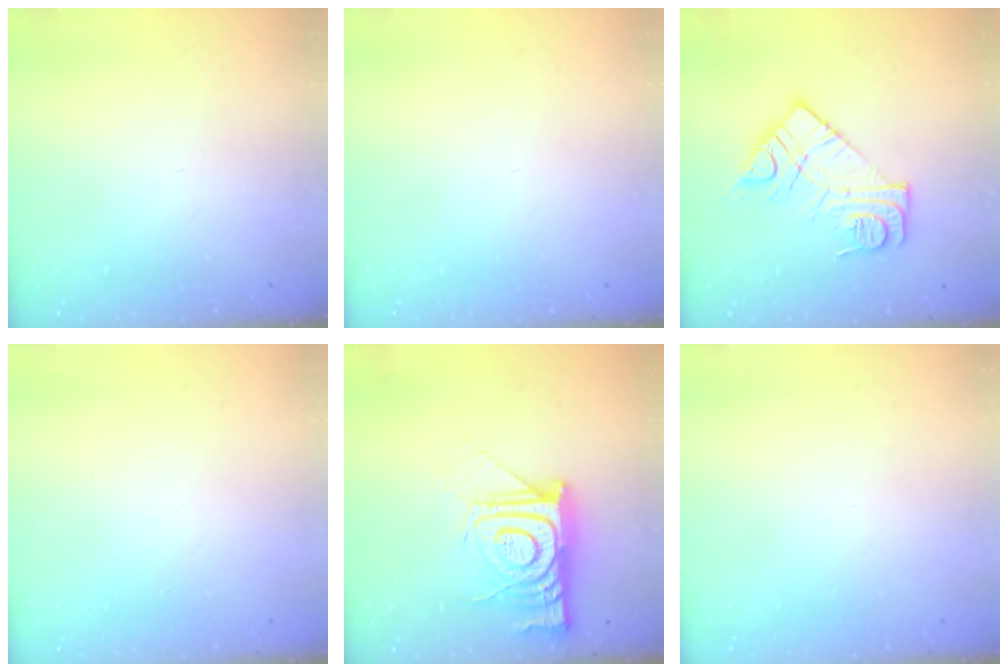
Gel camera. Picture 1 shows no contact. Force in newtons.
{"total": 0.0}
{"total": 13.2, "press": 13.2, "slide": 1.0}
{"total": 1.6, "press": 1.6, "slide": 0.1}
{"total": 15.2, "press": 15.1, "slide": 1.1}
{"total": 1.5, "press": 1.5, "slide": 0.1}